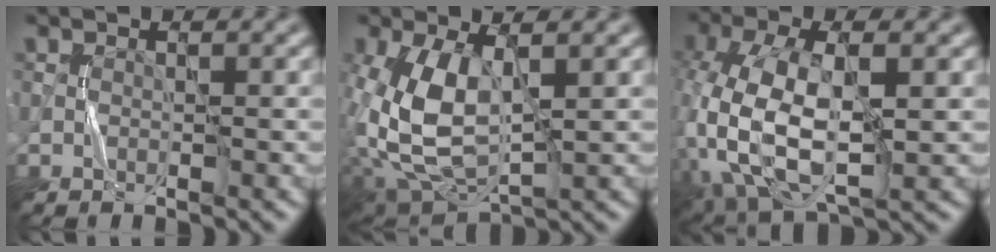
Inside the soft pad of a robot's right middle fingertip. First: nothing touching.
{"total": 8.7, "force": [0.5, 4.6, 7.4], "torque": [-0.174, -0.003, 0.009]}
{"total": 12.6, "force": [-1.3, 6.7, 10.6], "torque": [-0.241, -0.005, -0.022]}